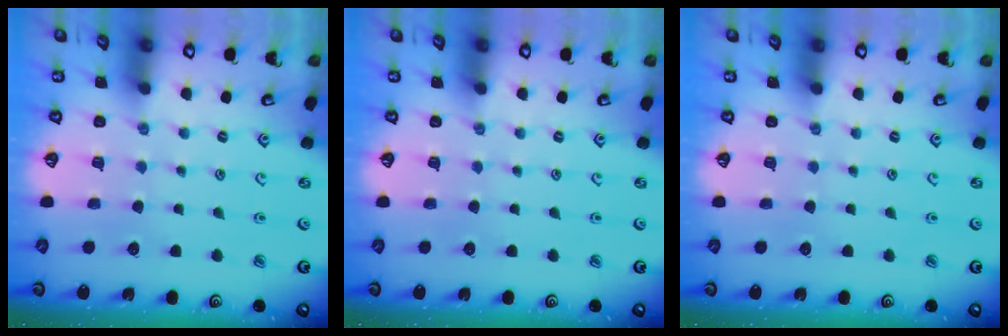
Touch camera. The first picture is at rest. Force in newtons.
{"total": 0.0}
{"total": 0.0}